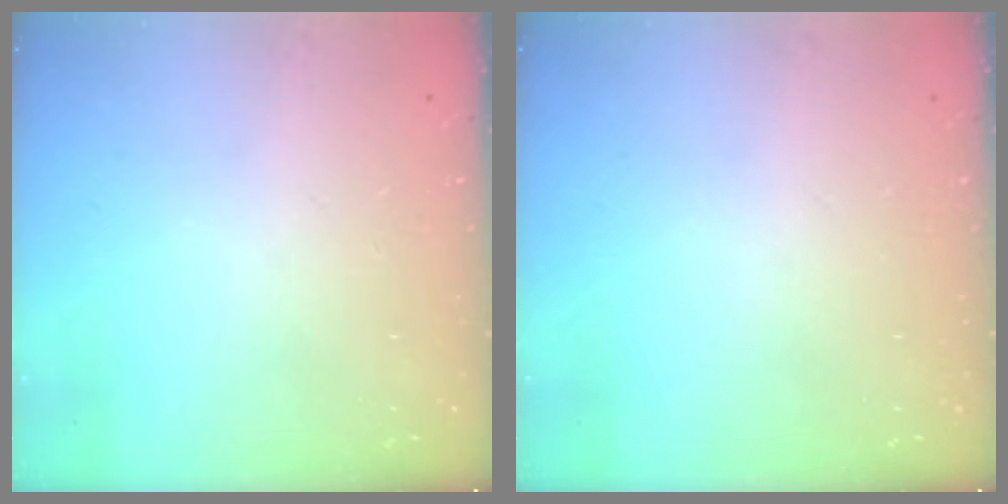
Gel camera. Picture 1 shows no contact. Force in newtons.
{"total": 0.0}